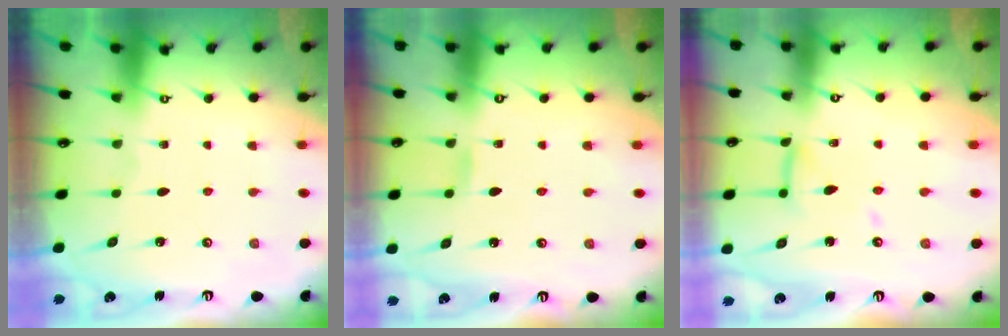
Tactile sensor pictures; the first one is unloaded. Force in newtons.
{"total": 2.8, "press": 2.8, "slide": 0.2}
{"total": 9.5, "press": 9.5, "slide": 0.8}